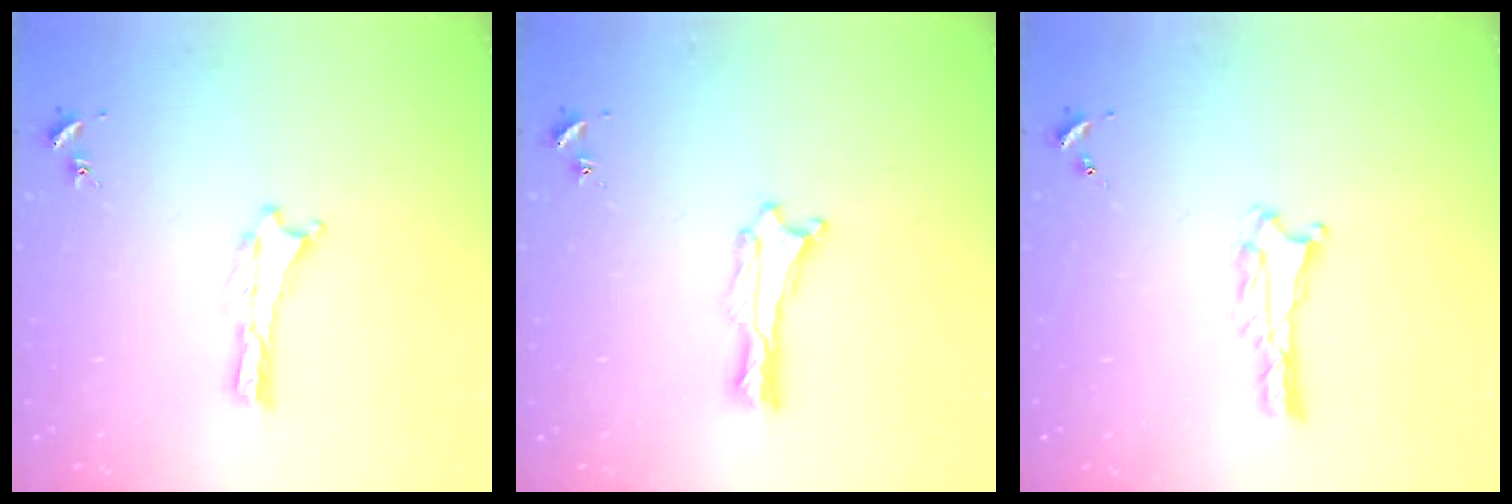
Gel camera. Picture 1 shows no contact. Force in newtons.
{"total": 0.8, "press": 0.7, "slide": 0.2}
{"total": 2.0, "press": 2.0, "slide": 0.3}